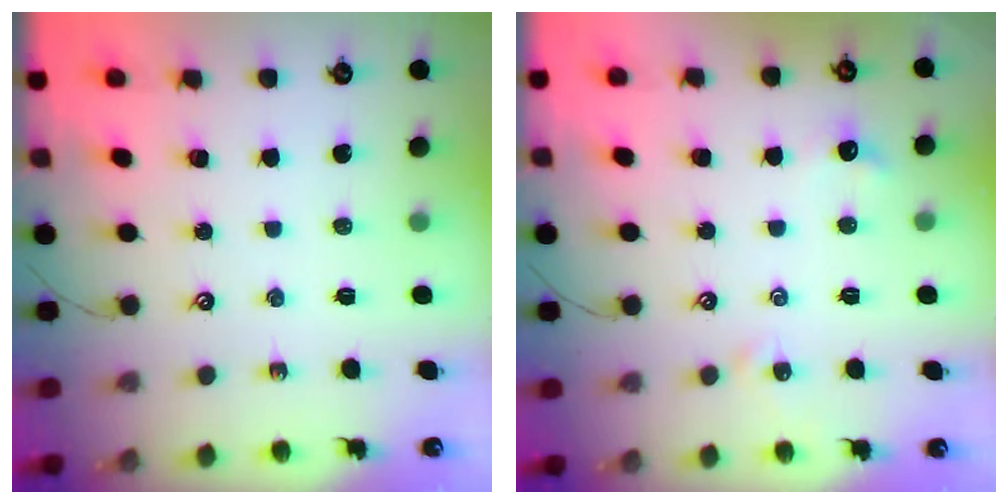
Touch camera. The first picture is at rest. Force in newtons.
{"total": 2.4, "press": 2.4, "slide": 0.6}